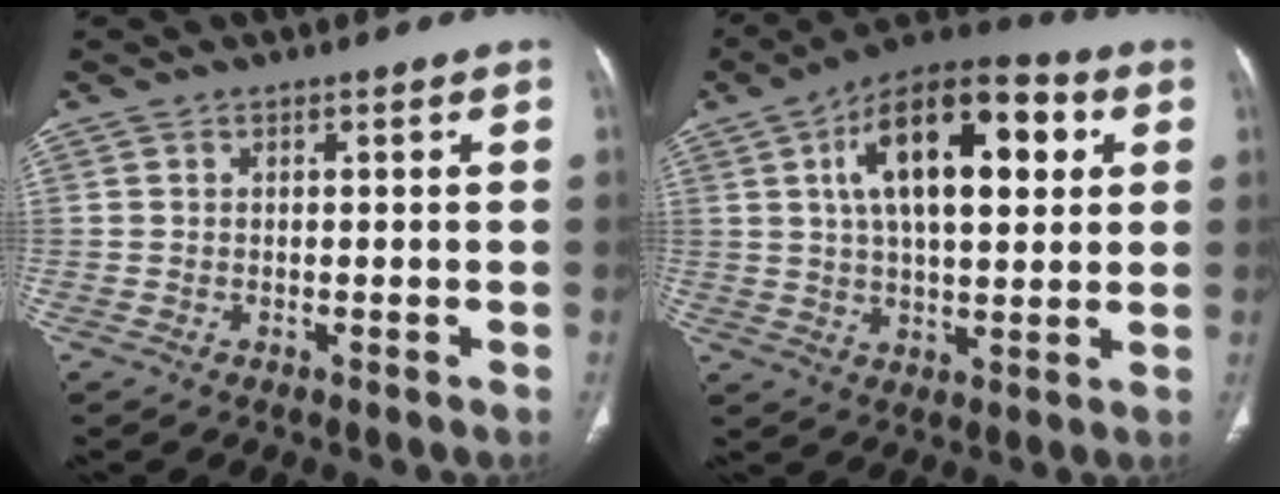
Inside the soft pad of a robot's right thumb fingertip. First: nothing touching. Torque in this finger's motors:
{"motor_torque": [0.55, 4.46, 1.71, 0.34, 0.17]}